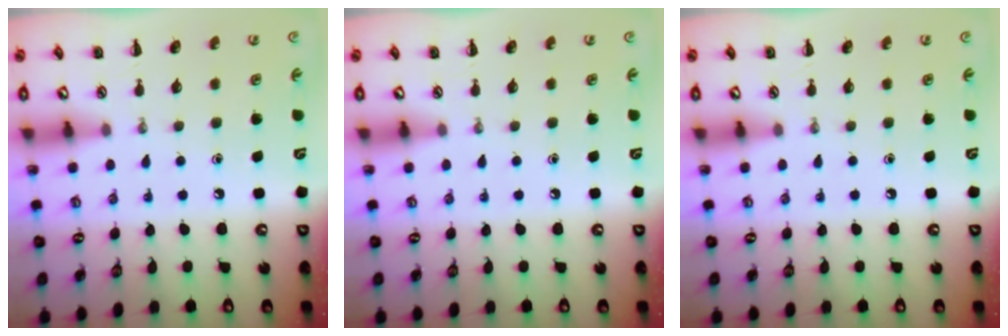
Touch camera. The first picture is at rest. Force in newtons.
{"total": 0.0}
{"total": 0.0}